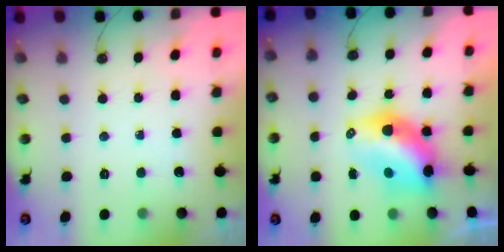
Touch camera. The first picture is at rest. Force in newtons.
{"total": 8.8, "press": 8.7, "slide": 1.0}